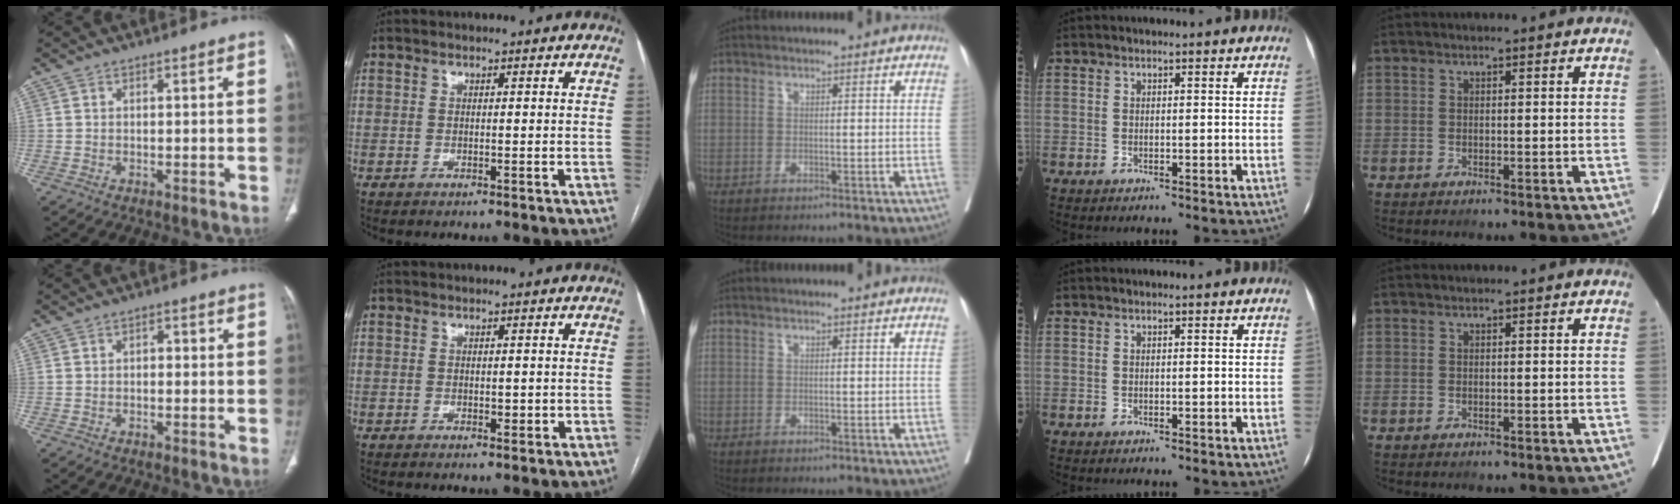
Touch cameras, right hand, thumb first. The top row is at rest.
{"thumb": {"total": 1.3, "force": [0.0, 0.9, 1.0], "torque": [-0.007, 0.007, -0.006]}, "index": {"total": 1.4, "force": [-0.2, 0.8, 1.1], "torque": [-0.014, -0.001, 0.000]}}